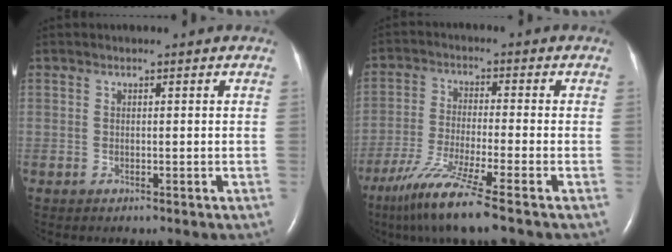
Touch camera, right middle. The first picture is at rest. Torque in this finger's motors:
{"motor_torque": [1.09, -1.05, 0.28, 0.12]}